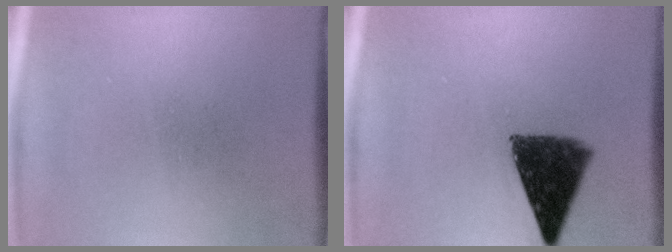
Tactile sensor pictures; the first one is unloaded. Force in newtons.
{"total": 10.4}